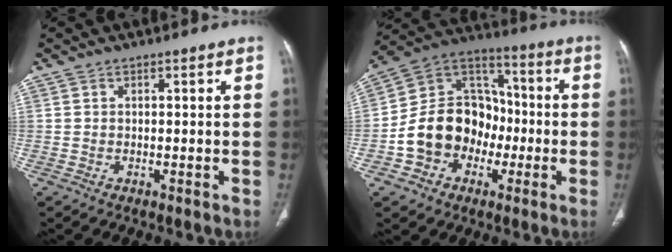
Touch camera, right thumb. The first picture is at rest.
{"total": 16.6, "force": [-4.0, 13.5, 8.8], "torque": [-0.109, 0.056, -0.071]}